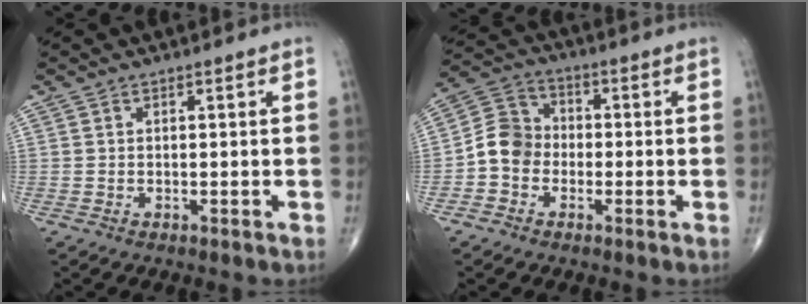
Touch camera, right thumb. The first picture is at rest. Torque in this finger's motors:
{"motor_torque": [0.23, -0.13, 0.33, -0.54, 0.13]}